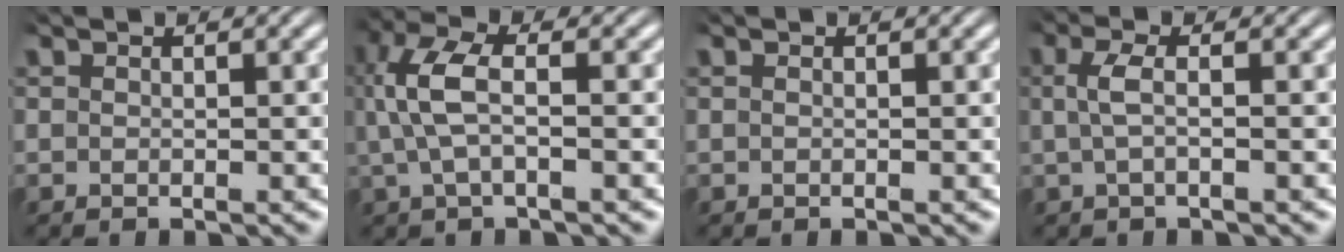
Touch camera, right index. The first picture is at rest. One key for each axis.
{"total": 4.7, "fx": 0.3, "fy": 2.0, "fz": 4.2, "tx": -0.099, "ty": 0.003, "tz": 0.007}
{"total": 0.0}
{"total": 2.3, "fx": 0.0, "fy": 0.5, "fz": 2.3, "tx": -0.054, "ty": 0.001, "tz": 0.000}